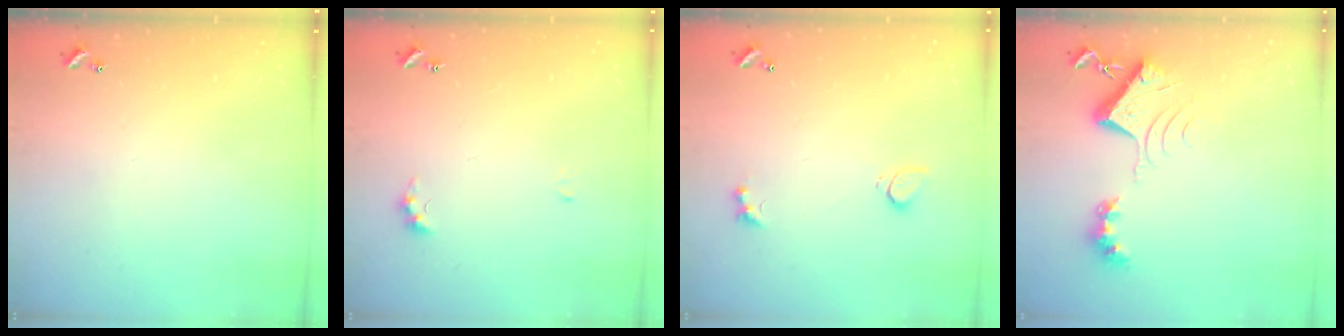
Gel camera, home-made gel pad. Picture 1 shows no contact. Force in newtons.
{"total": 4.9, "press": 4.8, "slide": 0.7}
{"total": 3.1, "press": 2.8, "slide": 1.3}
{"total": 8.0, "press": 8.0, "slide": 0.9}